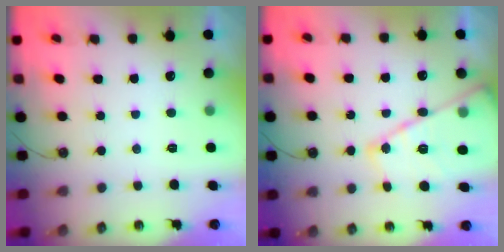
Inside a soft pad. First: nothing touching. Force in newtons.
{"total": 16.9, "press": 16.9, "slide": 1.1}